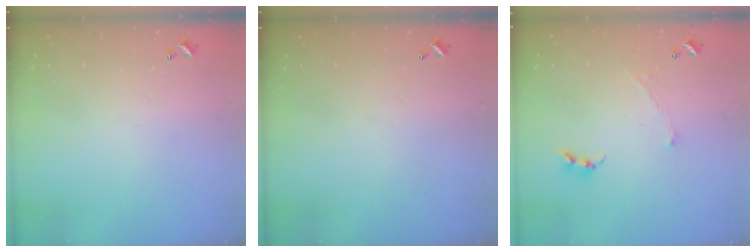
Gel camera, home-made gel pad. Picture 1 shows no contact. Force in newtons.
{"total": 0.0}
{"total": 1.3, "press": 1.2, "slide": 0.5}